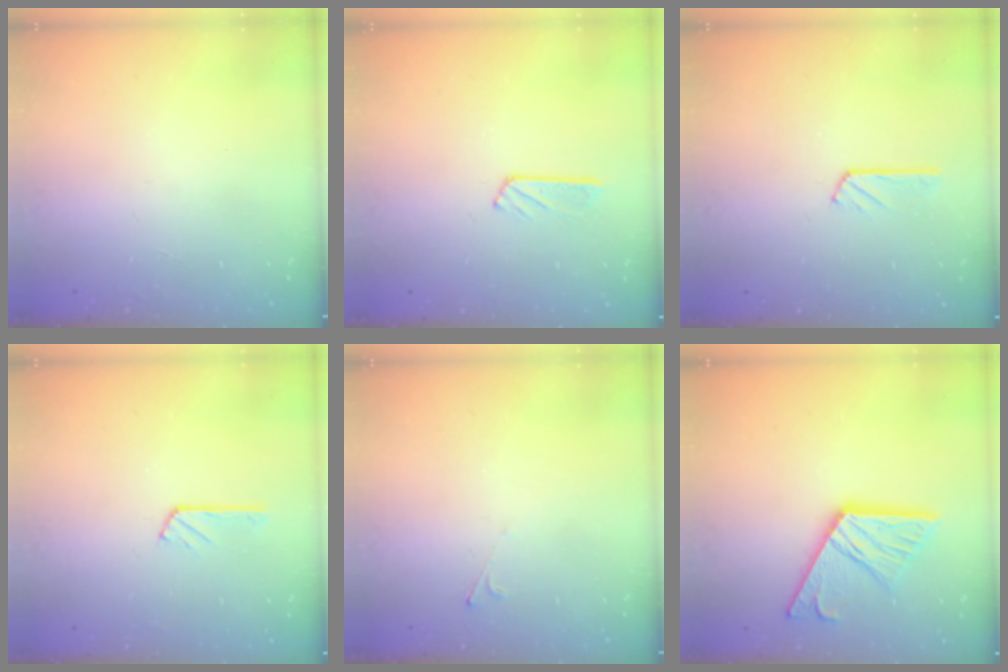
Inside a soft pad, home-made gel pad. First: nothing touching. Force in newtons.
{"total": 3.4, "press": 3.4, "slide": 0.3}
{"total": 2.7, "press": 2.7, "slide": 0.3}
{"total": 2.9, "press": 2.9, "slide": 0.5}
{"total": 2.0, "press": 1.9, "slide": 0.4}
{"total": 17.5, "press": 17.4, "slide": 1.7}